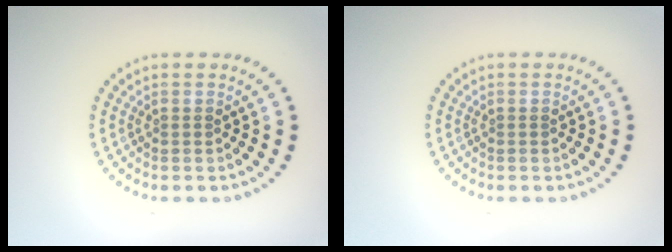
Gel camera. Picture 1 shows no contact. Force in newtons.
{"total": 0.0}